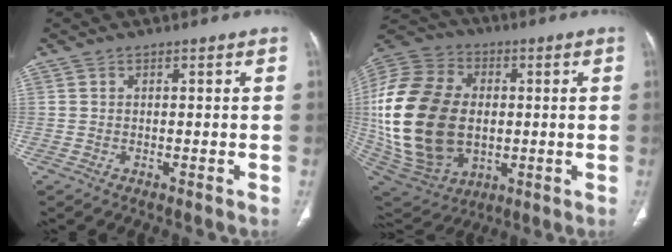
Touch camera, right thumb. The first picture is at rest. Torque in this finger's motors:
{"motor_torque": [-0.65, 2.81, 2.56, 0.21, 0.40]}